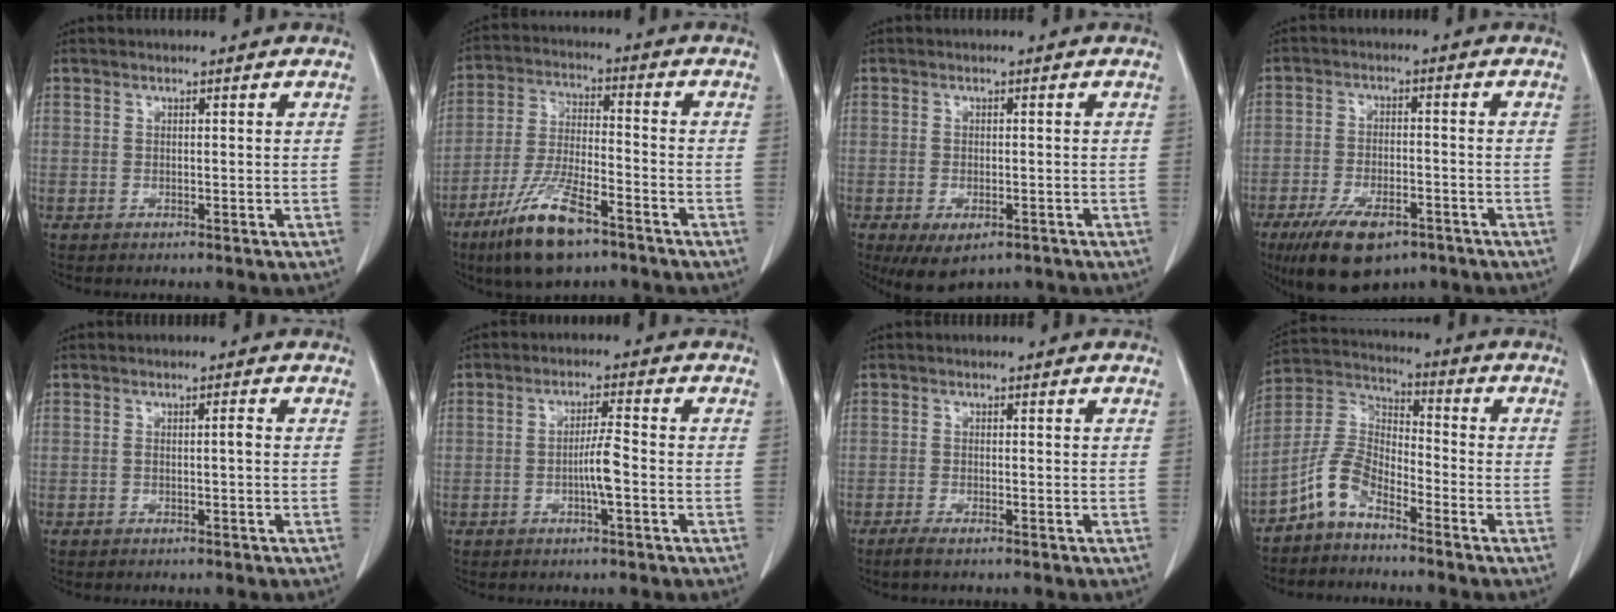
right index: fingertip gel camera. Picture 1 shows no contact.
{"total": 12.4, "force": [-8.0, 2.9, 9.1], "torque": [-0.187, -0.022, -0.144]}
{"total": 5.9, "force": [-3.7, 2.8, 3.6], "torque": [-0.058, -0.009, -0.052]}
{"total": 10.9, "force": [-7.2, 4.4, 6.9], "torque": [-0.125, -0.012, -0.116]}
{"total": 1.1, "force": [-0.2, 0.0, 1.1], "torque": [-0.018, 0.001, -0.002]}
{"total": 4.0, "force": [-1.1, 0.1, 3.8], "torque": [-0.072, 0.002, -0.021]}
{"total": 2.2, "force": [-1.7, 0.3, 1.4], "torque": [-0.031, -0.005, -0.027]}
{"total": 7.5, "force": [-5.2, 3.1, 4.4], "torque": [-0.107, 0.019, -0.112]}